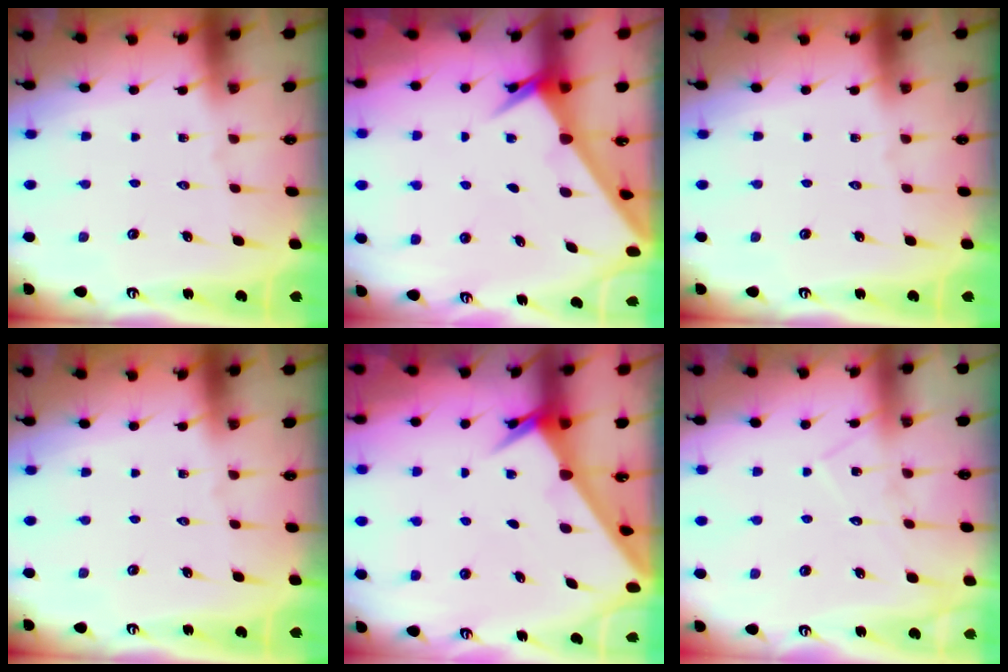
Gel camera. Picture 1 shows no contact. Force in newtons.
{"total": 2.6, "press": 2.6, "slide": 0.2}
{"total": 0.0}
{"total": 0.0}
{"total": 2.6, "press": 2.6, "slide": 0.2}
{"total": 8.4, "press": 8.4, "slide": 0.7}